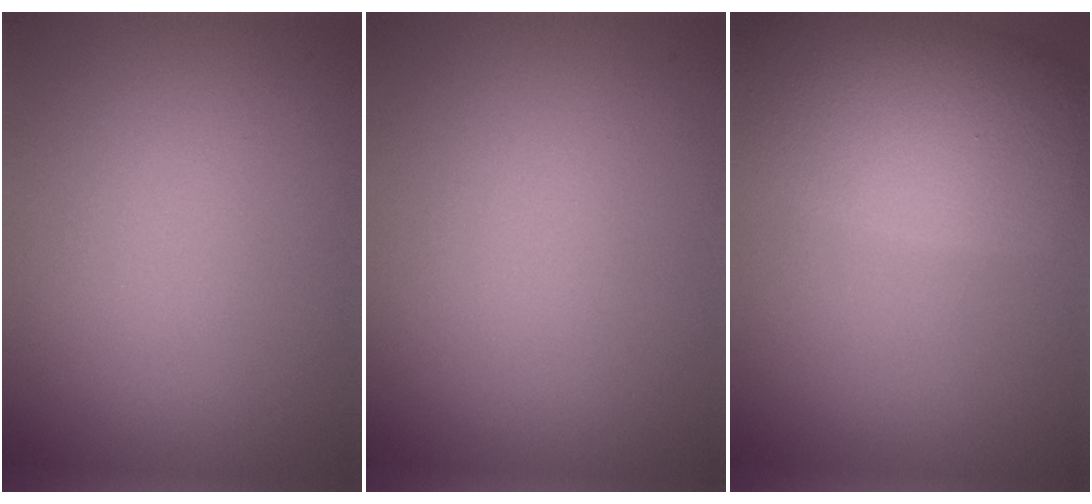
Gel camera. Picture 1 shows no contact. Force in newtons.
{"total": 0.0}
{"total": 8.0, "press": 8.0, "slide": 0.5}